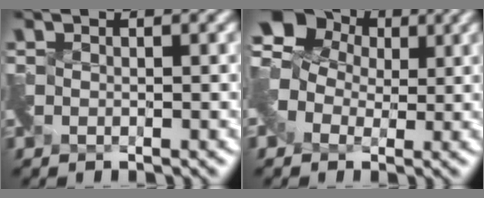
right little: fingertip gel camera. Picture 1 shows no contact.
{"total": 7.1, "force": [2.1, 5.6, 3.7], "torque": [-0.071, 0.035, 0.014]}